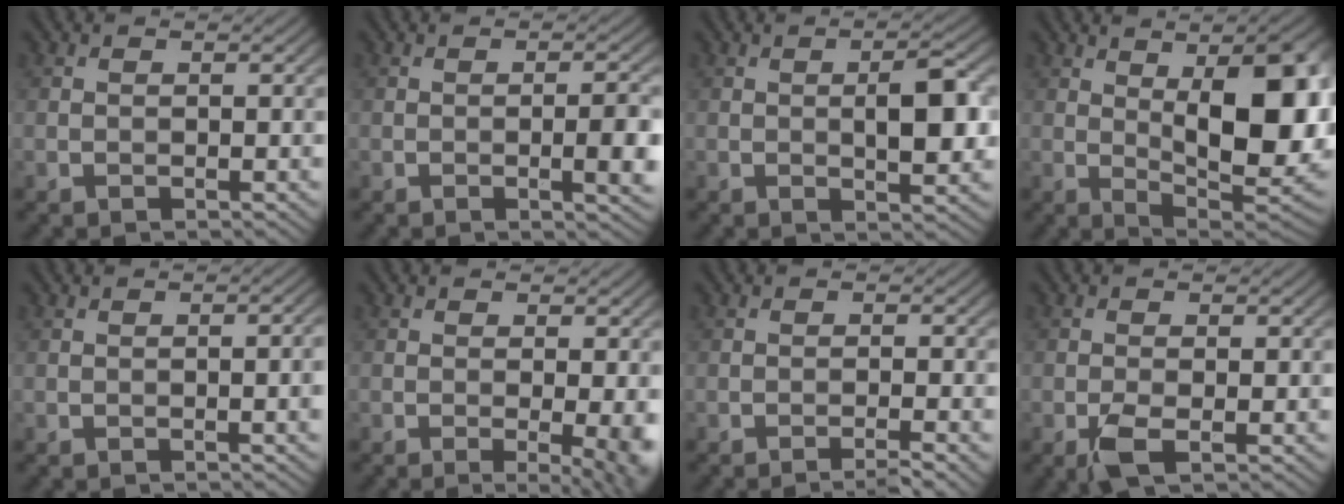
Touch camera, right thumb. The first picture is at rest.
{"total": 3.9, "force": [-0.6, 0.6, 3.7], "torque": [-0.059, 0.002, -0.009]}
{"total": 5.2, "force": [0.2, 1.6, 5.0], "torque": [-0.081, 0.003, 0.001]}
{"total": 16.6, "force": [2.7, 6.6, 15.0], "torque": [-0.195, 0.014, 0.038]}
{"total": 2.7, "force": [-0.2, 0.5, 2.7], "torque": [-0.035, 0.005, -0.005]}
{"total": 5.2, "force": [-0.8, 1.2, 5.0], "torque": [-0.068, -0.009, -0.008]}
{"total": 2.5, "force": [-1.6, 0.2, 2.0], "torque": [-0.027, 0.005, -0.033]}
{"total": 3.0, "force": [-1.2, 1.0, 2.5], "torque": [-0.056, -0.003, -0.024]}